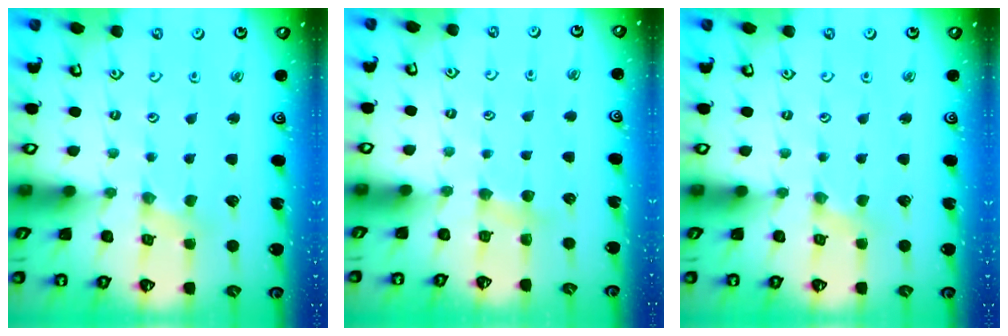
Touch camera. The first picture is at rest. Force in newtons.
{"total": 4.3, "press": 4.2, "slide": 0.6}
{"total": 0.5, "press": 0.5, "slide": 0.1}